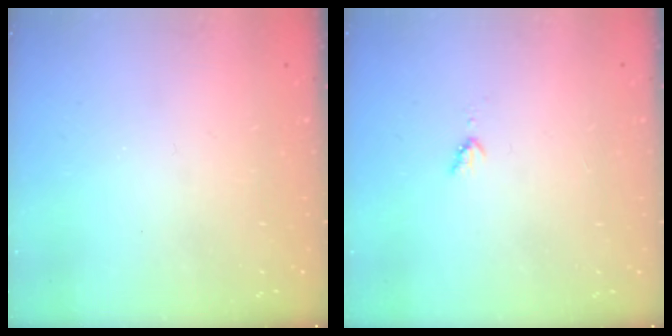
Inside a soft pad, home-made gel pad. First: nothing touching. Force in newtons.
{"total": 2.8, "press": 2.8, "slide": 0.4}